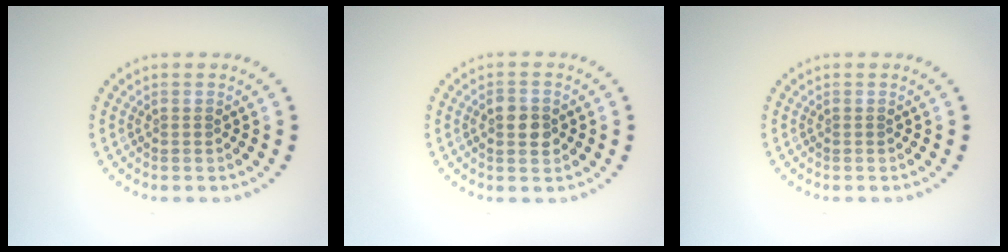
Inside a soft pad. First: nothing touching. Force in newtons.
{"total": 2.2, "press": 2.2, "slide": 0.1}
{"total": 0.0}